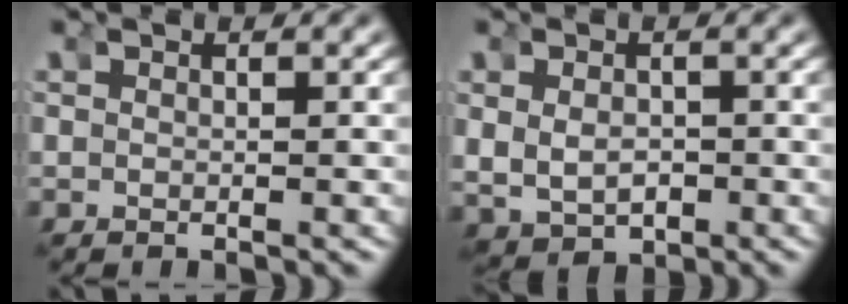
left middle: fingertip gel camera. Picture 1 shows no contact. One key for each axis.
{"total": 3.0, "fx": -0.3, "fy": 3.0, "fz": -0.1, "tx": -0.013, "ty": -0.015, "tz": 0.001}